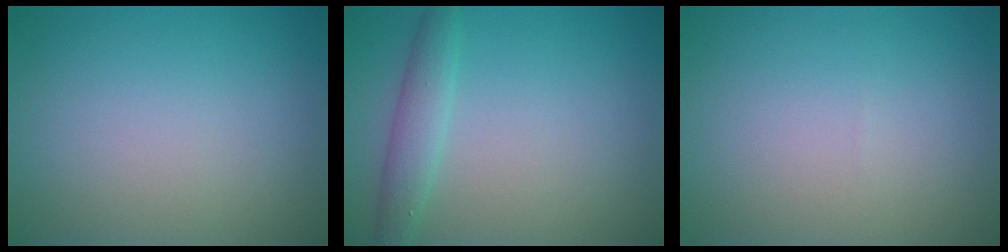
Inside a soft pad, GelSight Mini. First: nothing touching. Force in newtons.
{"total": 1.9, "press": 1.9, "slide": 0.1}
{"total": 0.0}